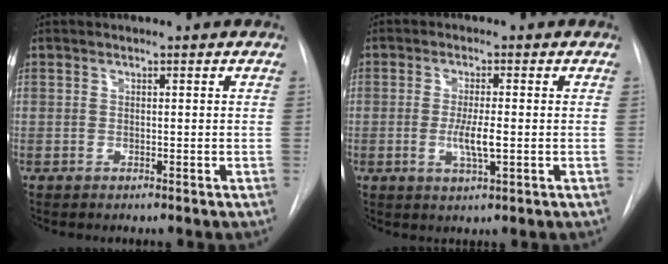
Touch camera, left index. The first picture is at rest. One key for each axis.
{"total": 4.1, "fx": -0.6, "fy": 0.5, "fz": 4.1, "tx": -0.081, "ty": -0.007, "tz": -0.009}